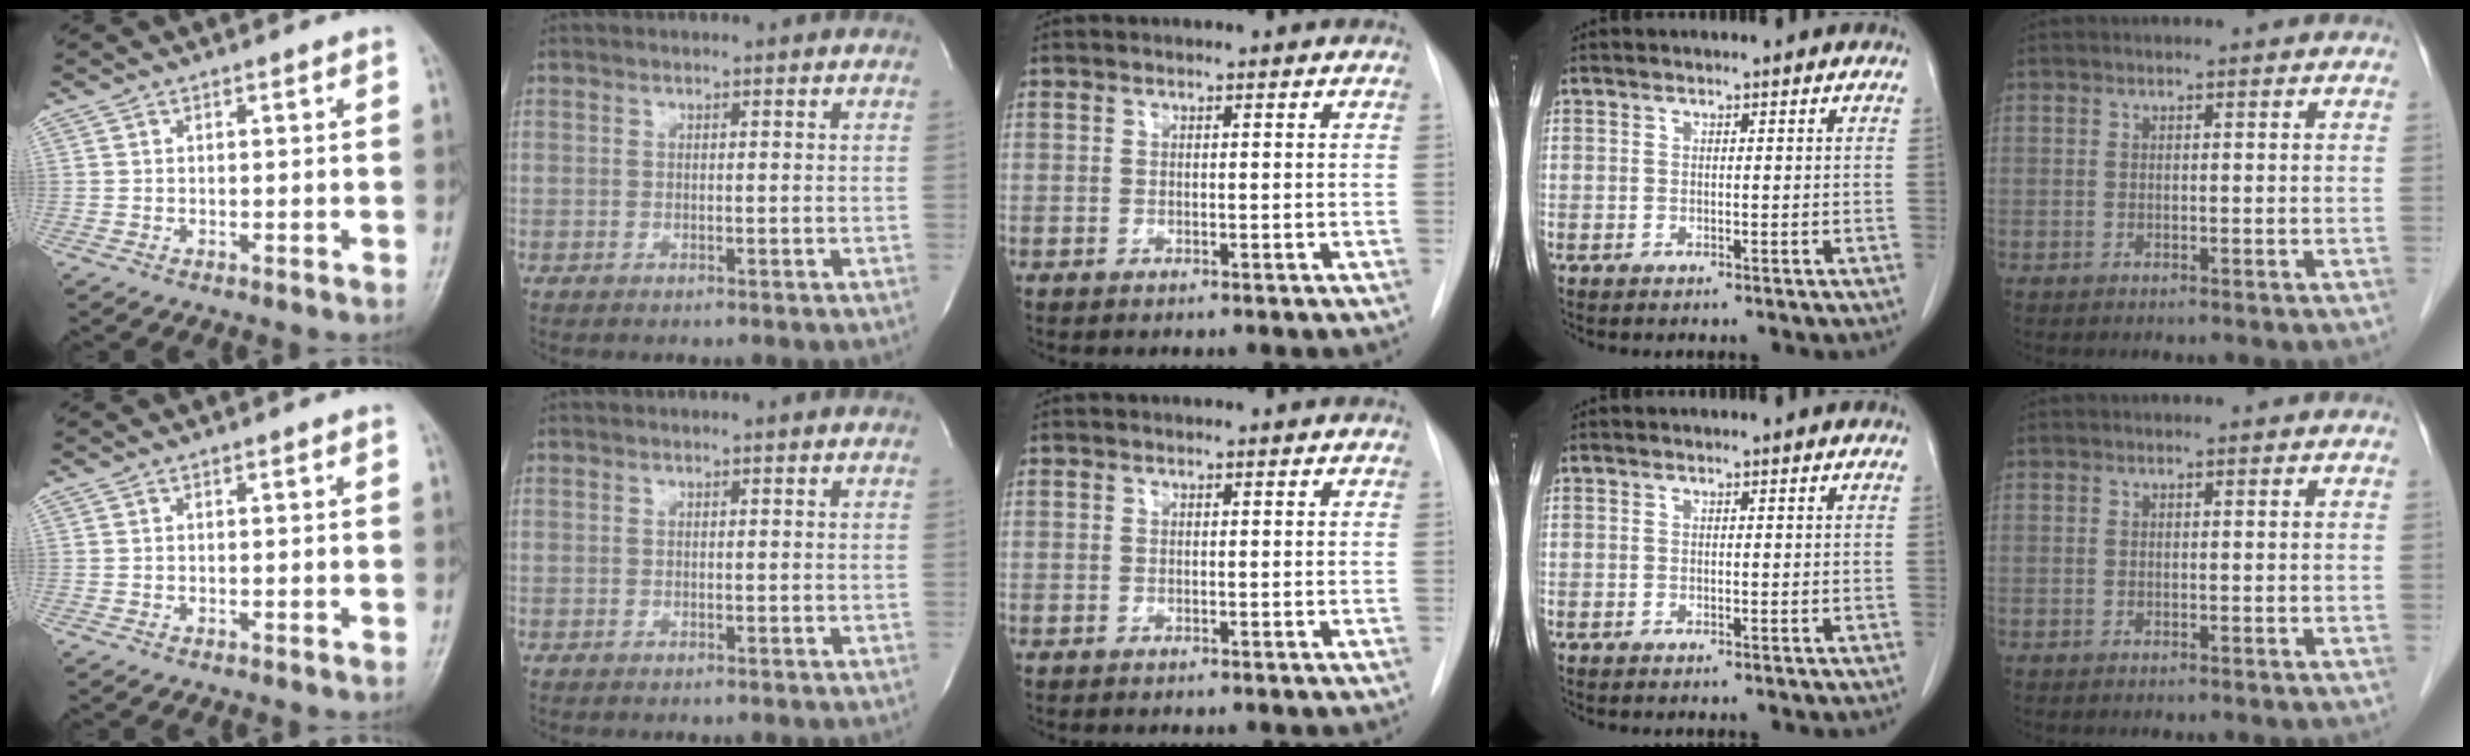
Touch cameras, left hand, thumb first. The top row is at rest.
{}